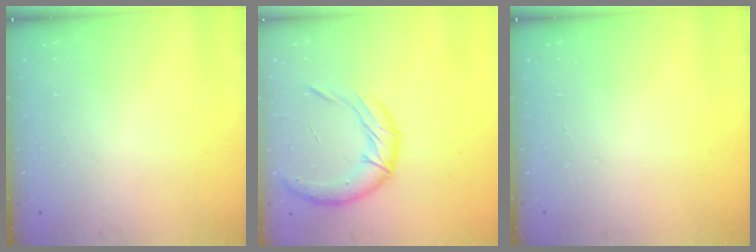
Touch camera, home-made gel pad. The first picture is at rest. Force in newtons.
{"total": 14.7, "press": 14.5, "slide": 2.0}
{"total": 0.0}